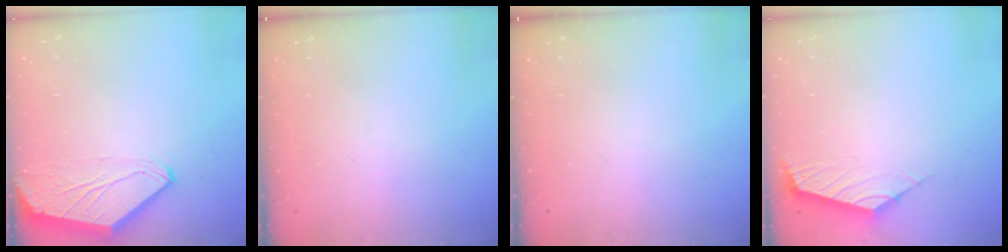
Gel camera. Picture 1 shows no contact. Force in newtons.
{"total": 0.0}
{"total": 0.0}
{"total": 2.4, "press": 2.3, "slide": 0.6}